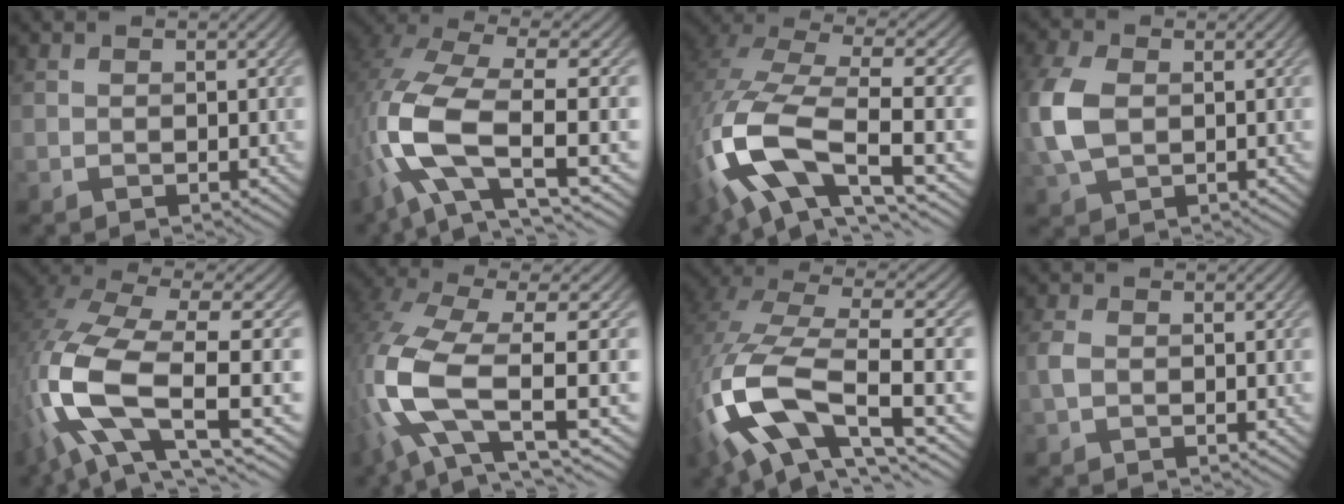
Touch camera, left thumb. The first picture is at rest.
{"total": 13.4, "force": [-2.5, 5.4, 12.0], "torque": [-0.278, -0.013, -0.054]}
{"total": 17.3, "force": [-5.0, 7.8, 14.6], "torque": [-0.356, -0.031, -0.065]}
{"total": 7.4, "force": [0.2, 4.8, 5.7], "torque": [-0.167, 0.000, 0.002]}
{"total": 14.9, "force": [-2.9, 6.1, 13.2], "torque": [-0.310, -0.012, -0.056]}
{"total": 13.8, "force": [-1.3, 5.8, 12.4], "torque": [-0.304, -0.019, -0.020]}
{"total": 17.5, "force": [-5.0, 8.0, 14.8], "torque": [-0.356, -0.030, -0.066]}
{"total": 1.7, "force": [-0.3, 1.1, 1.3], "torque": [-0.036, 0.002, -0.010]}